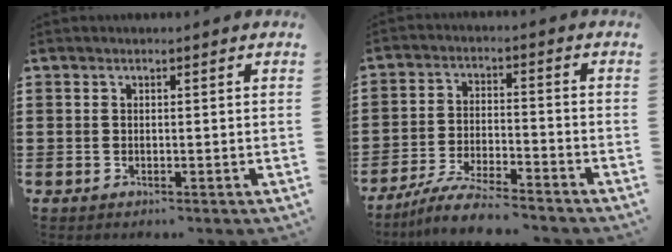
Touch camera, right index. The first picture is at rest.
{"total": 6.4, "force": [-6.0, 0.1, 2.2], "torque": [-0.054, -0.006, -0.116]}